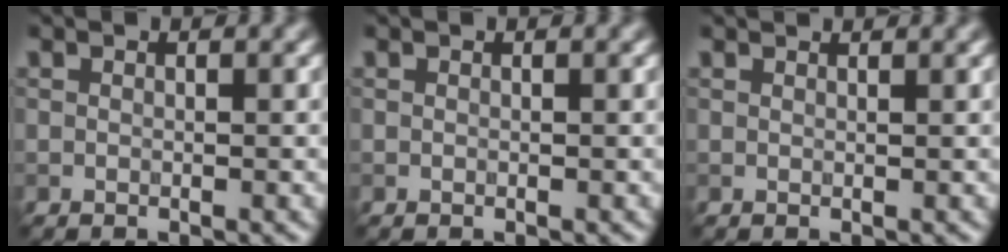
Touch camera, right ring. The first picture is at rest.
{"total": 0.0}
{"total": 1.8, "force": [1.6, 0.5, 0.7], "torque": [-0.007, 0.003, -0.001]}